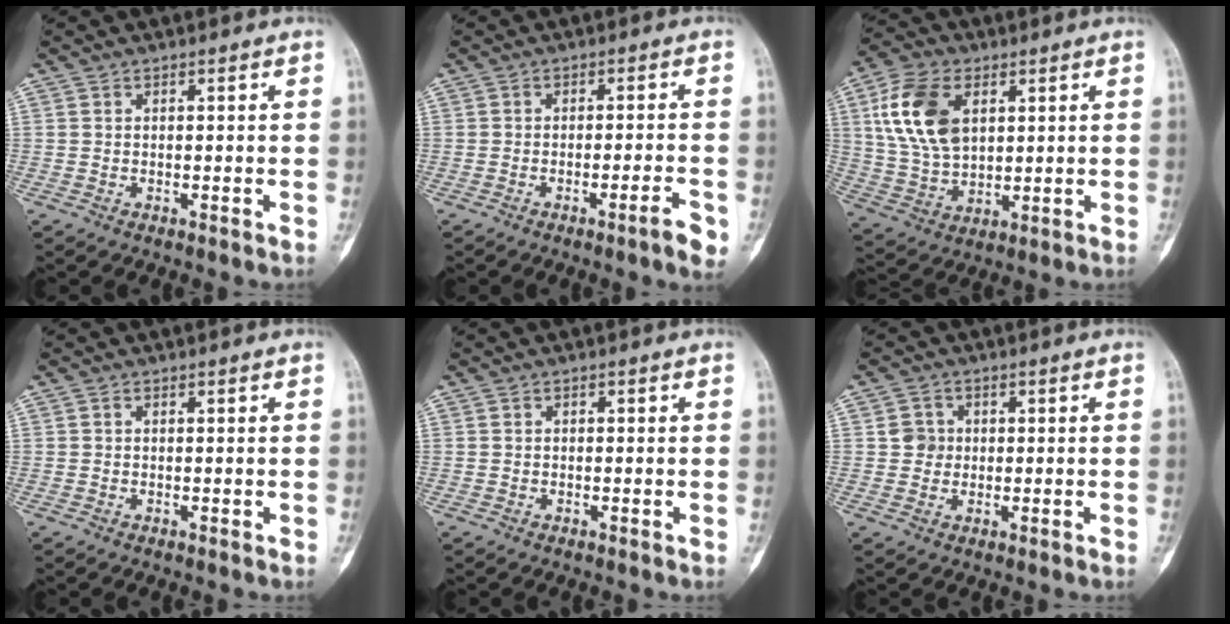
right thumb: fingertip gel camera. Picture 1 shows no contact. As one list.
[{"total": 4.6, "force": [-2.4, 0.3, 3.9], "torque": [-0.055, 0.009, -0.035]}, {"total": 14.3, "force": [4.5, 9.1, 10.1], "torque": [-0.183, -0.004, 0.091]}, {"total": 0.0}, {"total": 0.0}, {"total": 3.2, "force": [0.3, 3.1, 0.9], "torque": [0.008, 0.006, 0.002]}]